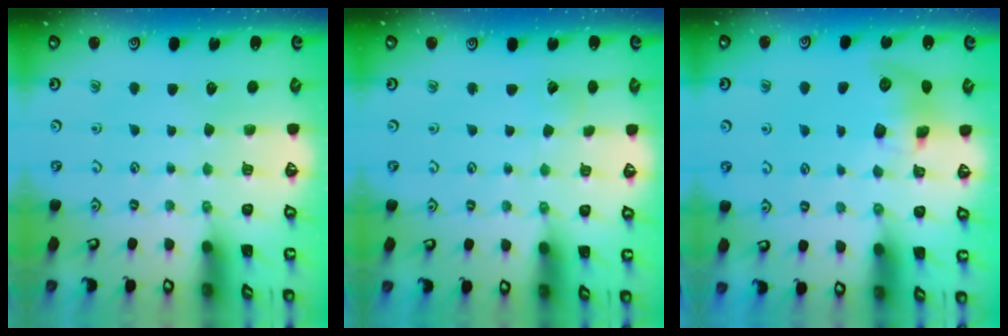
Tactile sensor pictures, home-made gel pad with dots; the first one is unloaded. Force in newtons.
{"total": 1.7, "press": 1.7, "slide": 0.1}
{"total": 8.4, "press": 8.4, "slide": 0.2}